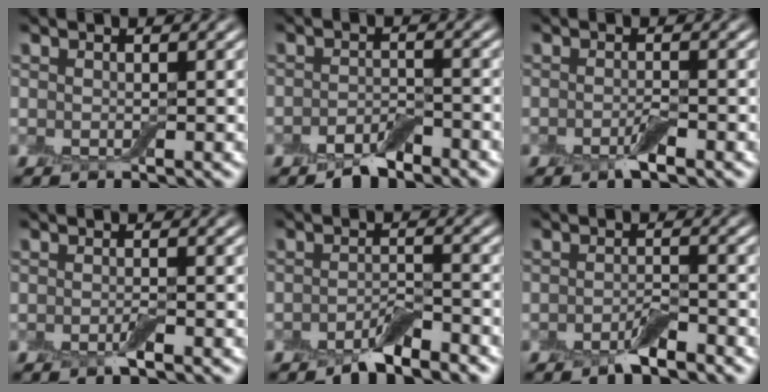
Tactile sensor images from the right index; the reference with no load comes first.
{"total": 2.6, "force": [-2.0, 0.9, 1.4], "torque": [-0.023, 0.004, -0.039]}
{"total": 1.6, "force": [-0.9, 0.3, 1.4], "torque": [-0.025, -0.001, -0.019]}
{"total": 1.0, "force": [-0.5, 0.1, 0.9], "torque": [-0.017, -0.003, -0.011]}
{"total": 2.8, "force": [-2.1, 0.8, 1.7], "torque": [-0.030, 0.004, -0.041]}
{"total": 2.1, "force": [-1.5, 0.6, 1.4], "torque": [-0.027, 0.001, -0.029]}